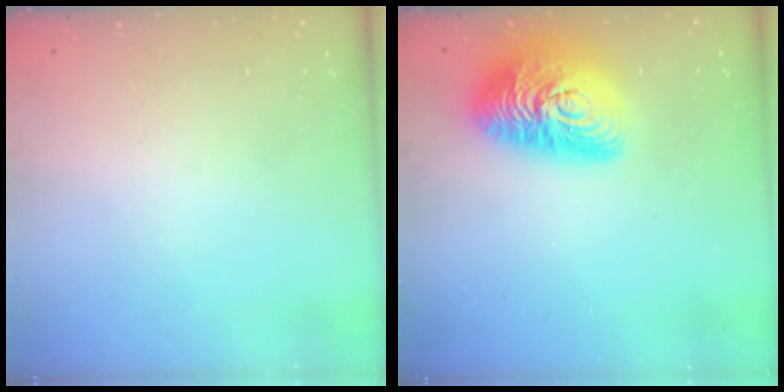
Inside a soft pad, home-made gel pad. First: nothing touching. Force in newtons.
{"total": 16.9, "press": 16.8, "slide": 1.2}